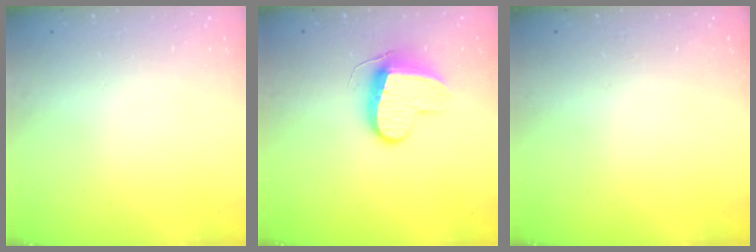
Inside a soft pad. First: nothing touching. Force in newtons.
{"total": 10.2, "press": 10.2, "slide": 0.3}
{"total": 0.0}